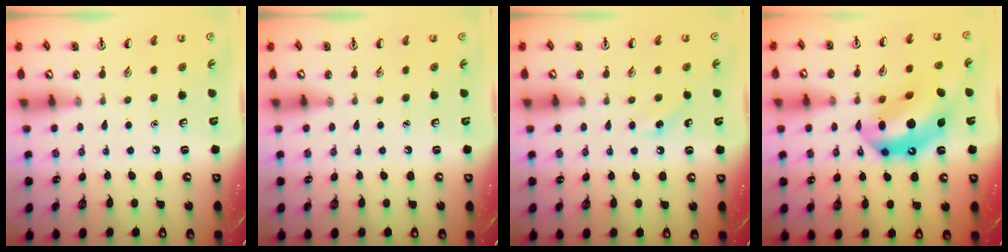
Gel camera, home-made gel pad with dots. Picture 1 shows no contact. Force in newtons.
{"total": 0.0}
{"total": 3.8, "press": 3.5, "slide": 1.4}
{"total": 16.3, "press": 15.5, "slide": 5.0}